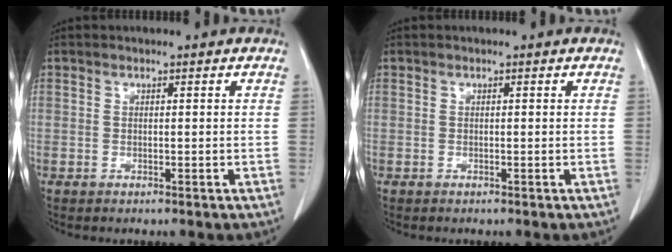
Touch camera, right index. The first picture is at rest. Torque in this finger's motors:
{"motor_torque": [0.06, -0.03, 0.03, 0.01]}